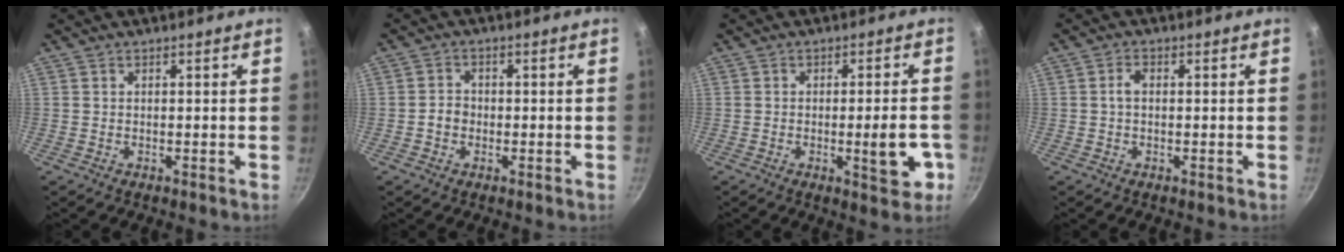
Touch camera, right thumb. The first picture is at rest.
{"total": 2.5, "force": [-0.7, 2.1, 1.2], "torque": [-0.007, 0.013, -0.014]}
{"total": 7.6, "force": [-2.1, 2.3, 7.0], "torque": [-0.078, 0.008, -0.025]}
{"total": 1.9, "force": [-0.1, 1.1, 1.5], "torque": [-0.029, 0.008, -0.002]}